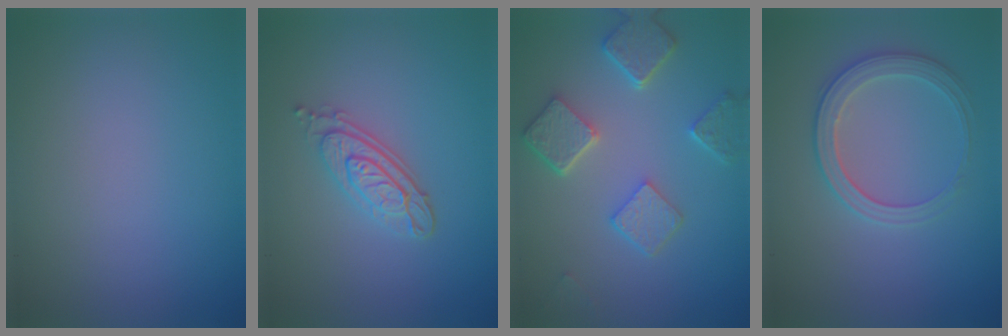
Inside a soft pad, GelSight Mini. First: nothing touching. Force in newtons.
{"total": 3.4, "press": 2.7, "slide": 1.9}
{"total": 5.1, "press": 4.0, "slide": 3.2}
{"total": 3.0, "press": 2.9, "slide": 0.2}